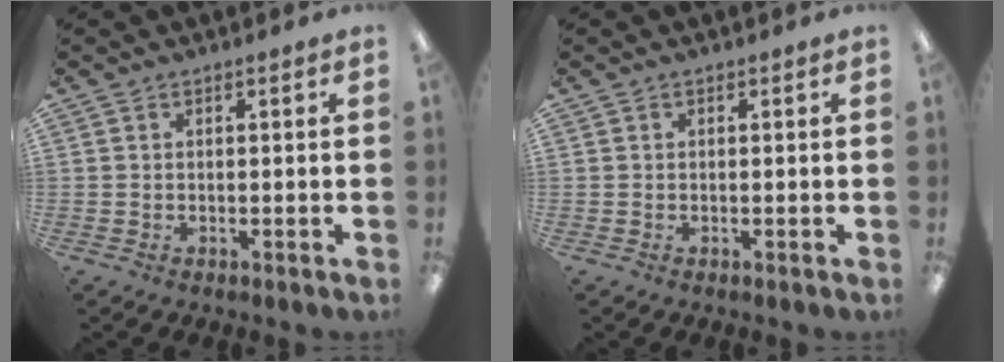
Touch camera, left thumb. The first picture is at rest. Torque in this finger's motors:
{"motor_torque": [0.00, 0.00, 0.08, 0.01, 0.00]}